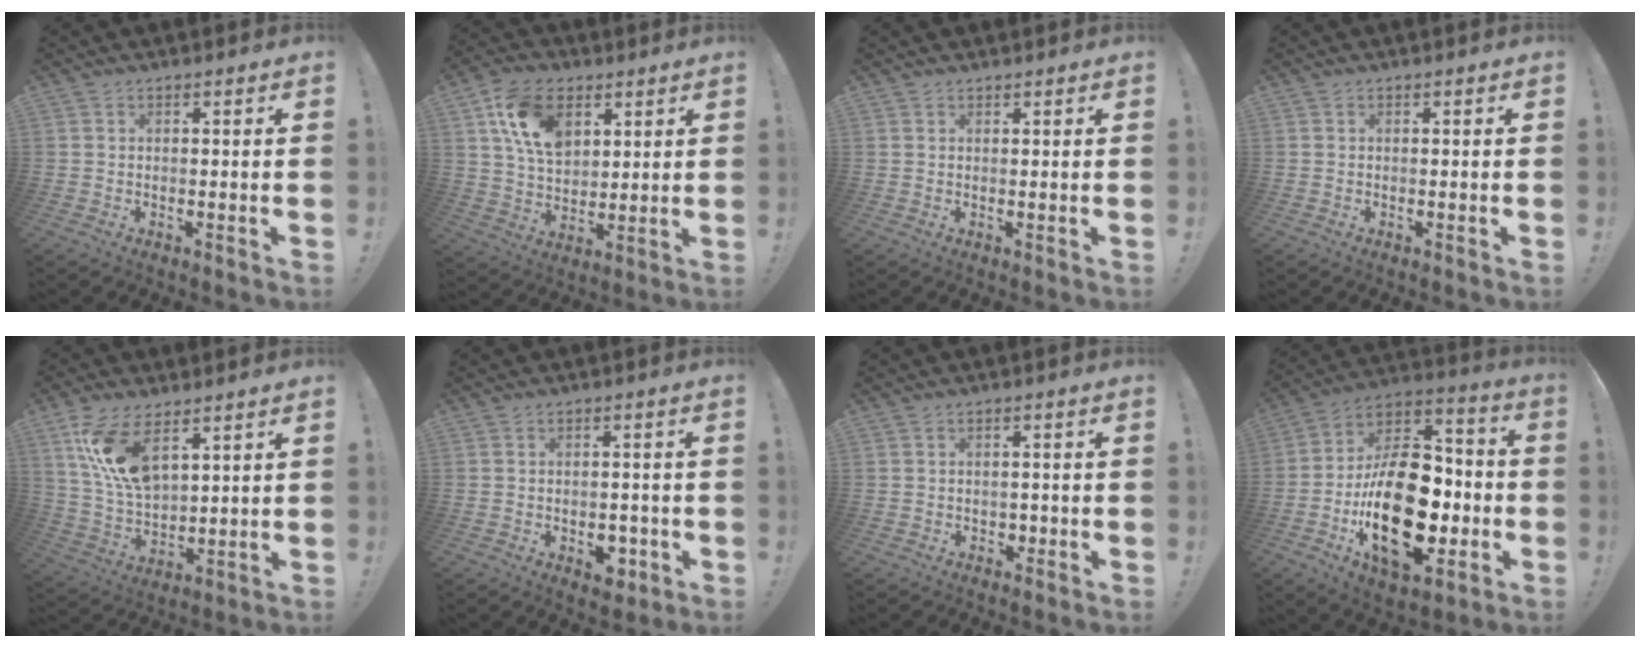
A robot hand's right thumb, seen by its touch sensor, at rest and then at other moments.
{"total": 15.0, "force": [6.3, 10.1, 9.2], "torque": [-0.143, -0.014, 0.123]}
{"total": 1.0, "force": [0.9, 0.3, 0.0], "torque": [0.008, -0.004, 0.017]}
{"total": 0.0}
{"total": 14.0, "force": [7.7, 6.8, 9.6], "torque": [-0.191, -0.035, 0.142]}
{"total": 5.8, "force": [-2.1, 4.1, 3.5], "torque": [-0.023, 0.014, -0.031]}
{"total": 2.2, "force": [-0.3, 2.0, 0.7], "torque": [-0.004, -0.003, -0.007]}
{"total": 29.6, "force": [-6.6, 17.1, 23.3], "torque": [-0.415, 0.033, -0.093]}